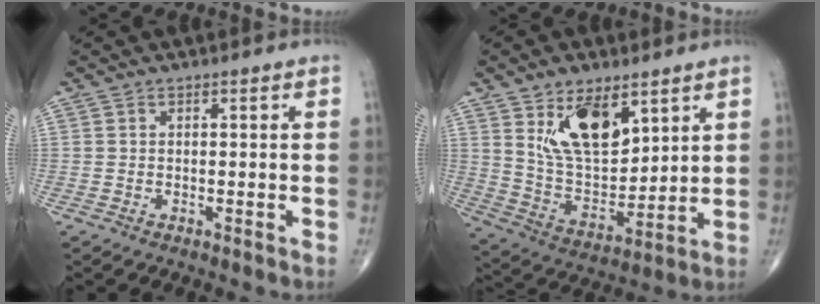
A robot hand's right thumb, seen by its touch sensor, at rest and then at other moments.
{"total": 14.6, "force": [7.3, 7.6, 10.1], "torque": [-0.144, -0.045, 0.150]}